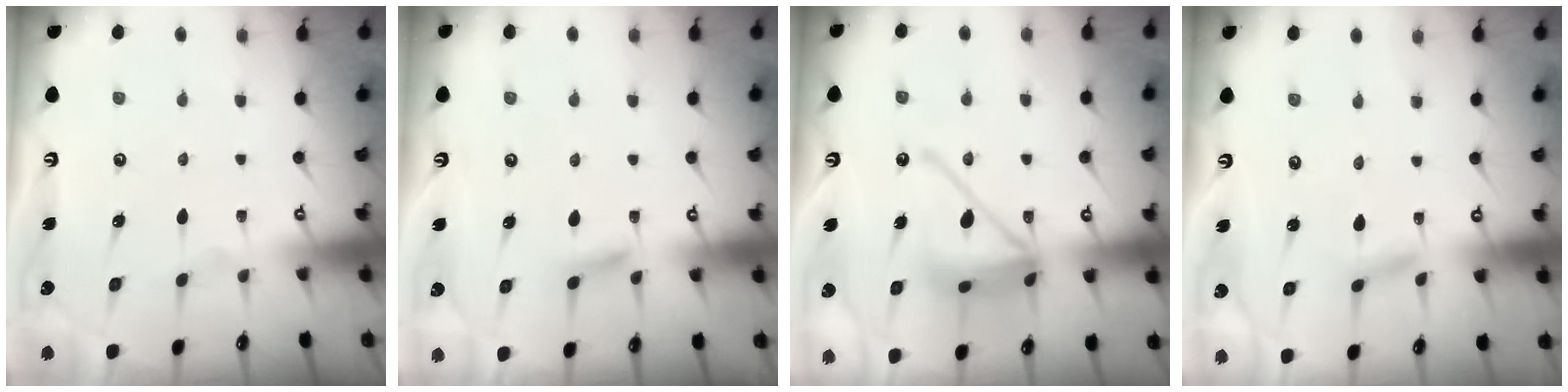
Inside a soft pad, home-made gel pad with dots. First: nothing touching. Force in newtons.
{"total": 5.1, "press": 5.0, "slide": 0.8}
{"total": 15.5, "press": 15.4, "slide": 1.6}
{"total": 3.1, "press": 3.0, "slide": 0.3}